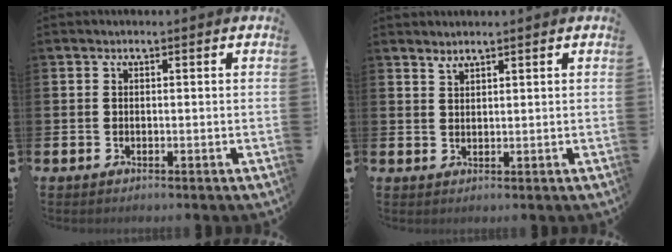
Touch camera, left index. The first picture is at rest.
{"total": 1.7, "force": [1.6, 0.2, 0.0], "torque": [-0.002, -0.004, 0.031]}